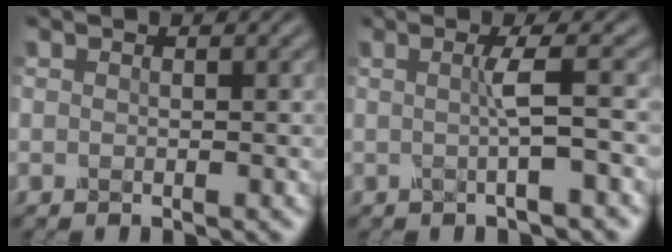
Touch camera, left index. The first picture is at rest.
{"total": 2.6, "force": [0.0, 0.1, 2.6], "torque": [-0.044, 0.001, -0.006]}